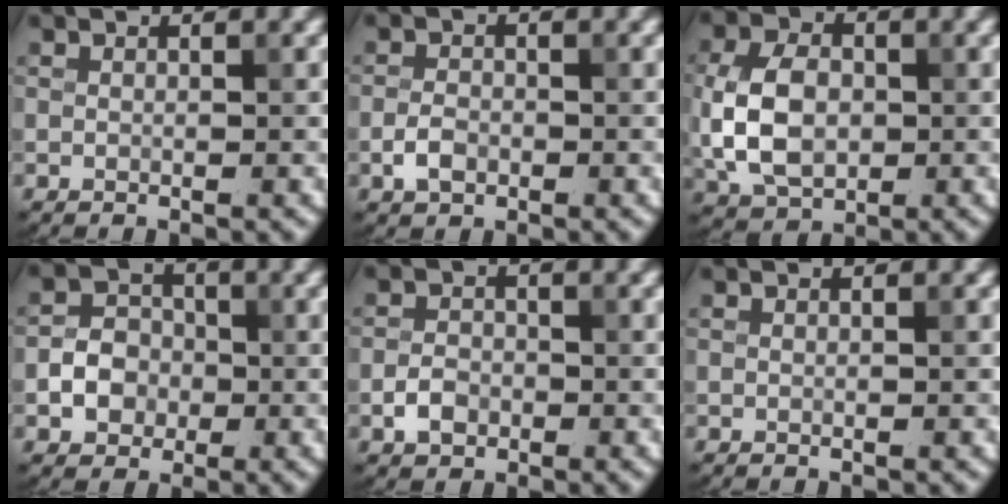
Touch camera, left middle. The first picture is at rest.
{"total": 1.9, "force": [-0.8, 1.3, 1.2], "torque": [-0.022, 0.002, -0.020]}
{"total": 6.5, "force": [-0.3, 4.7, 4.6], "torque": [-0.101, 0.002, -0.011]}
{"total": 3.2, "force": [-0.8, 2.7, 1.5], "torque": [-0.020, 0.003, -0.018]}
{"total": 2.1, "force": [-0.9, 1.6, 1.1], "torque": [-0.019, 0.003, -0.022]}
{"total": 0.0}